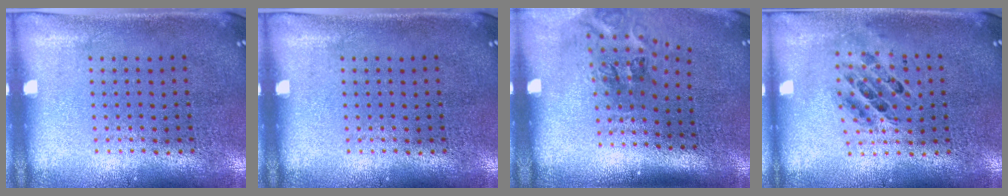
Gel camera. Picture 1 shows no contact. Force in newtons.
{"total": 0.0}
{"total": 1.7, "press": 1.1, "slide": 1.2}
{"total": 0.7, "press": 0.7, "slide": 0.2}